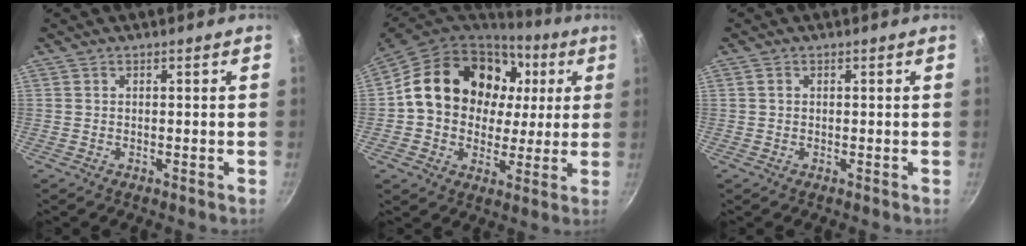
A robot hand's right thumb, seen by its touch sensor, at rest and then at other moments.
{"total": 22.0, "force": [5.0, 17.5, 12.4], "torque": [-0.190, 0.026, 0.082]}
{"total": 0.7, "force": [0.1, 0.6, 0.3], "torque": [-0.004, 0.004, 0.002]}